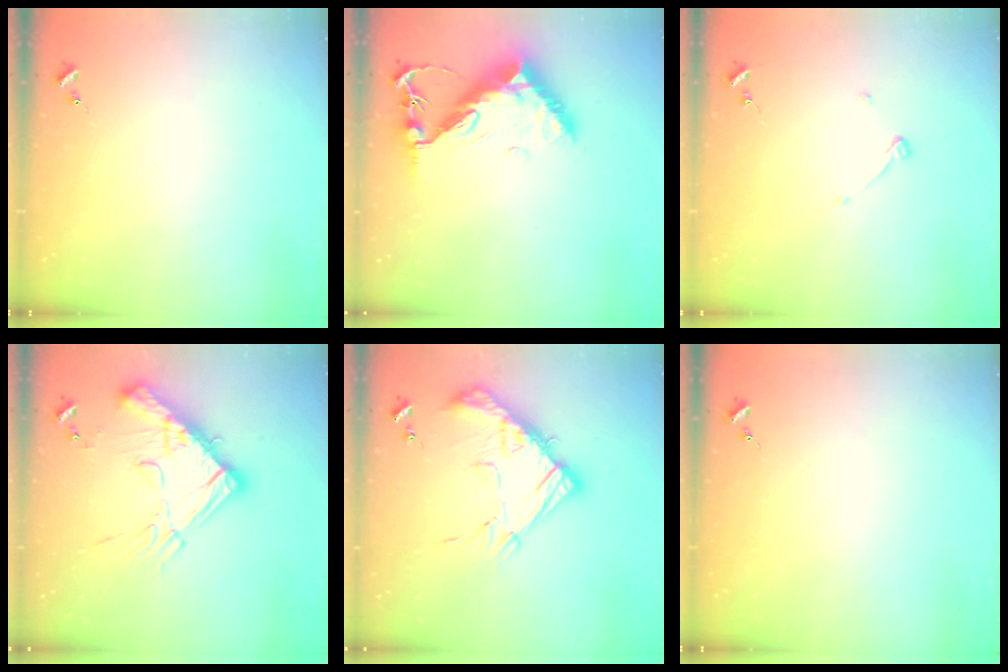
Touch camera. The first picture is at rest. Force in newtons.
{"total": 13.5, "press": 13.4, "slide": 1.3}
{"total": 3.6, "press": 3.6, "slide": 0.4}
{"total": 20.5, "press": 20.3, "slide": 2.3}
{"total": 19.5, "press": 19.4, "slide": 1.8}
{"total": 0.0}